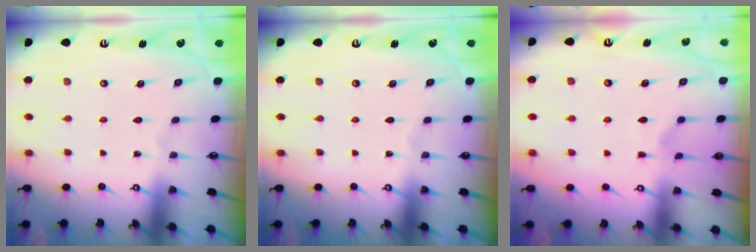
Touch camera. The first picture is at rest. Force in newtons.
{"total": 0.0}
{"total": 1.6, "press": 1.3, "slide": 0.9}